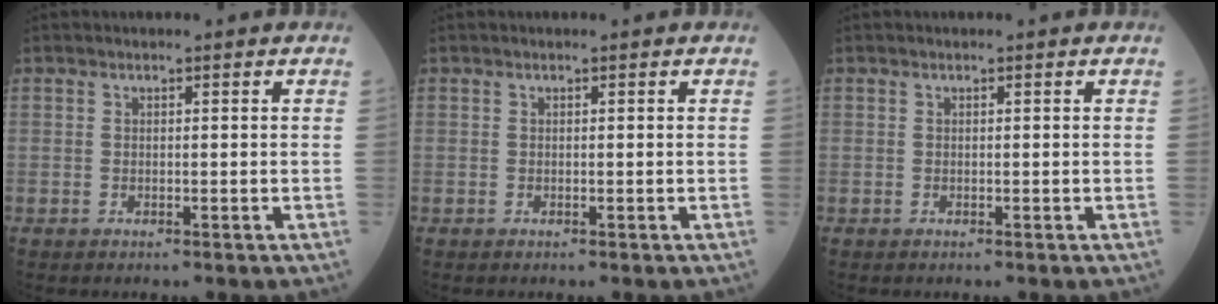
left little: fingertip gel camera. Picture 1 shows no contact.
{"total": 0.0}
{"total": 0.0}